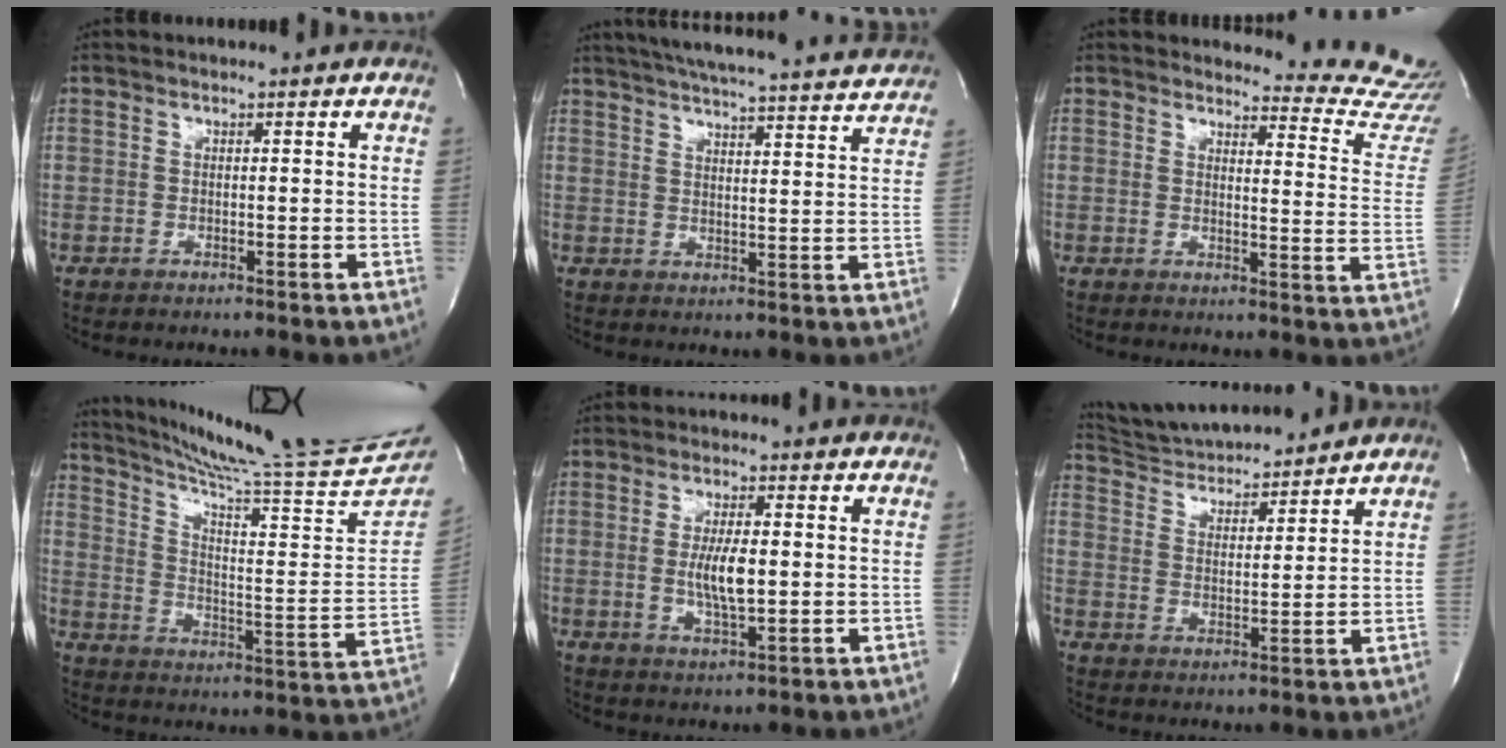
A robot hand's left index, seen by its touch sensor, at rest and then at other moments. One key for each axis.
{"total": 22.8, "fx": 21.1, "fy": 1.5, "fz": 8.6, "tx": -0.145, "ty": -0.016, "tz": 0.267}
{"total": 13.6, "fx": 13.6, "fy": -0.2, "fz": 0.4, "tx": 0.018, "ty": -0.146, "tz": 0.117}
{"total": 24.5, "fx": 22.3, "fy": -1.6, "fz": 10.1, "tx": -0.166, "ty": -0.106, "tz": 0.303}
{"total": 5.3, "fx": -0.5, "fy": 1.0, "fz": 5.2, "tx": -0.105, "ty": -0.013, "tz": -0.007}
{"total": 13.0, "fx": 12.5, "fy": 1.8, "fz": 3.4, "tx": -0.060, "ty": 0.014, "tz": 0.207}